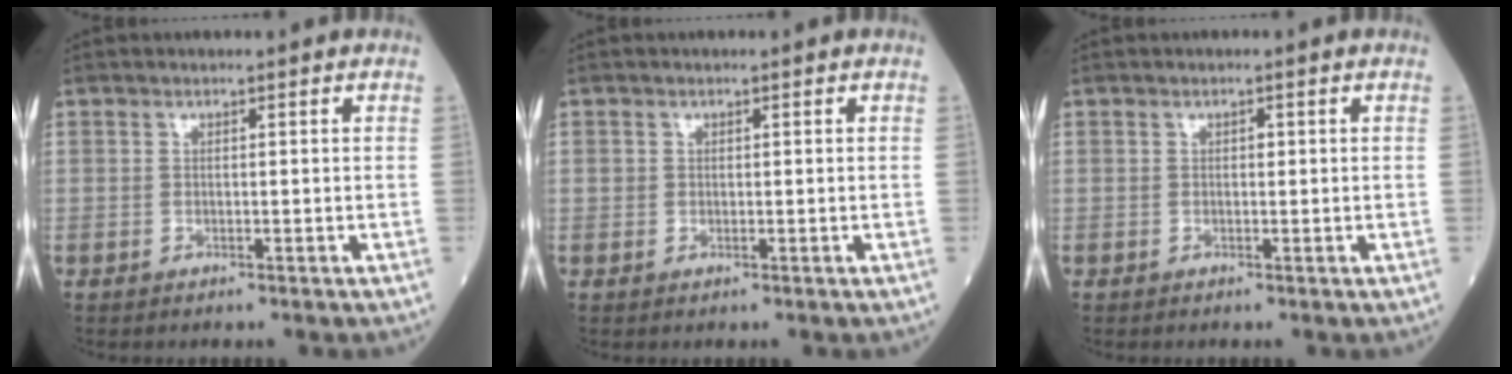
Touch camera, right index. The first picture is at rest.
{"total": 0.6, "force": [0.0, 0.5, 0.3], "torque": [-0.005, -0.001, -0.002]}
{"total": 0.6, "force": [0.1, 0.4, 0.4], "torque": [-0.006, 0.001, 0.000]}